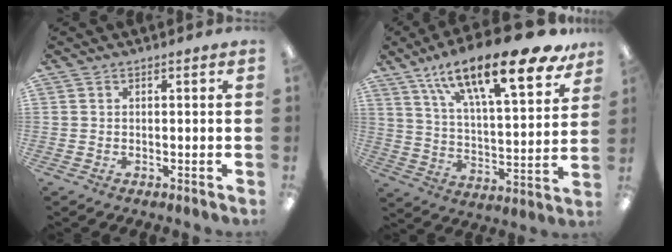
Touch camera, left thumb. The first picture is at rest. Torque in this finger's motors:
{"motor_torque": [0.71, 0.77, 1.60, -1.17, 0.55]}